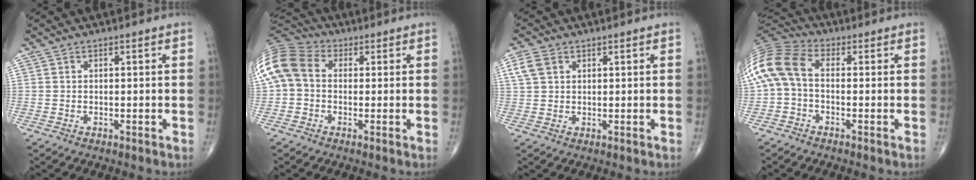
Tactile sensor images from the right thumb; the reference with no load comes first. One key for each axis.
{"total": 12.7, "fx": 1.0, "fy": 9.9, "fz": 8.0, "tx": -0.178, "ty": 0.035, "tz": 0.007}
{"total": 3.8, "fx": 1.6, "fy": 2.7, "fz": 2.1, "tx": -0.044, "ty": 0.006, "tz": 0.036}
{"total": 12.1, "fx": -0.4, "fy": 7.4, "fz": 9.5, "tx": -0.206, "ty": 0.031, "tz": -0.021}